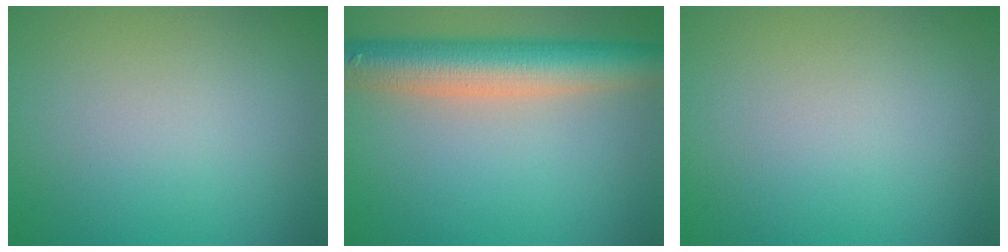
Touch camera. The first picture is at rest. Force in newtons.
{"total": 8.2, "press": 8.1, "slide": 0.3}
{"total": 0.0}